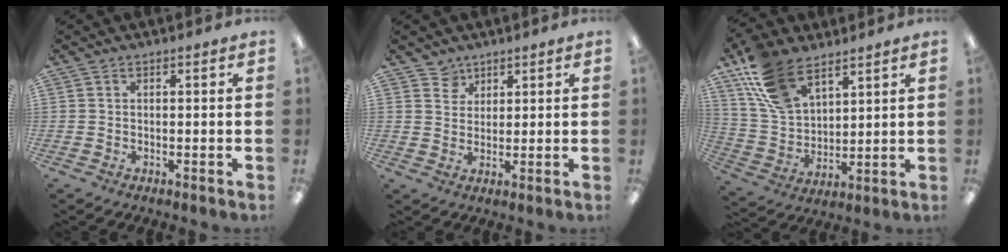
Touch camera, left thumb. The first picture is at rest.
{"total": 3.8, "force": [2.7, 2.7, -0.1], "torque": [0.005, -0.010, 0.049]}
{"total": 15.7, "force": [10.4, 8.5, 8.1], "torque": [-0.170, -0.033, 0.204]}